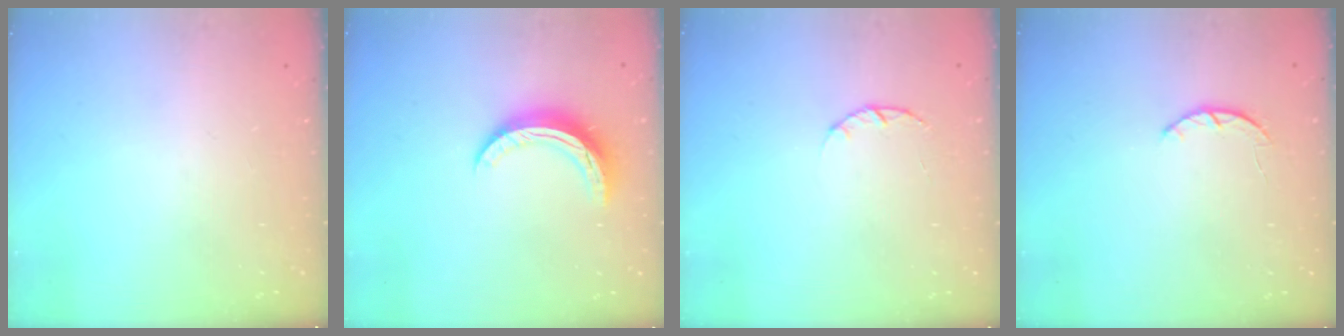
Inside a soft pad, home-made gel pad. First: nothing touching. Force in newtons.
{"total": 9.4, "press": 9.4, "slide": 0.7}
{"total": 1.4, "press": 1.3, "slide": 0.3}
{"total": 2.5, "press": 2.5, "slide": 0.5}